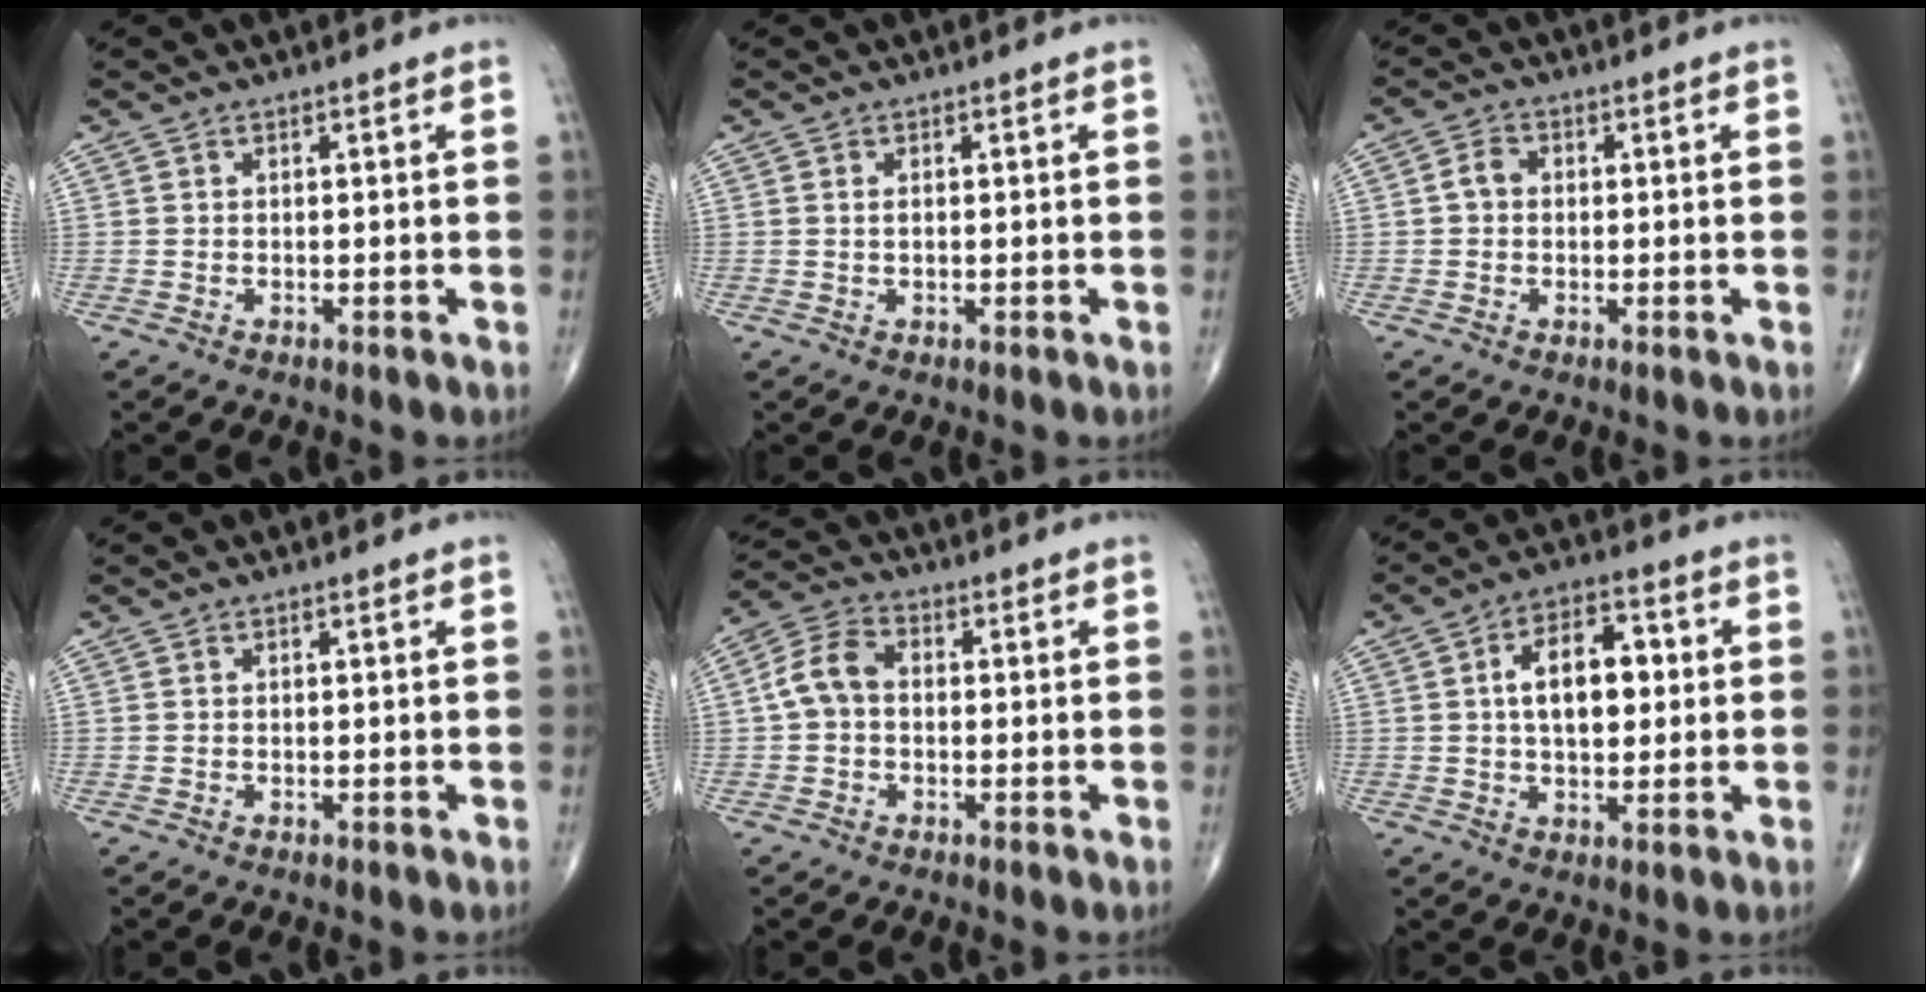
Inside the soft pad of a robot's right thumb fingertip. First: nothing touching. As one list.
[{"total": 0.7, "force": [0.0, 0.4, 0.6], "torque": [-0.011, 0.000, 0.001]}, {"total": 2.9, "force": [0.0, 2.4, 1.7], "torque": [-0.026, 0.011, -0.006]}, {"total": 0.0}, {"total": 6.7, "force": [-0.2, 4.9, 4.6], "torque": [-0.085, 0.023, -0.015]}, {"total": 10.9, "force": [1.3, 6.3, 8.8], "torque": [-0.119, 0.015, 0.018]}]